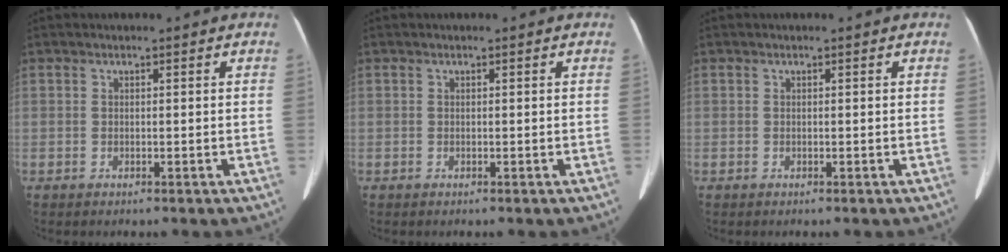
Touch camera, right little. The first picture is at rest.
{"total": 0.0}
{"total": 0.0}